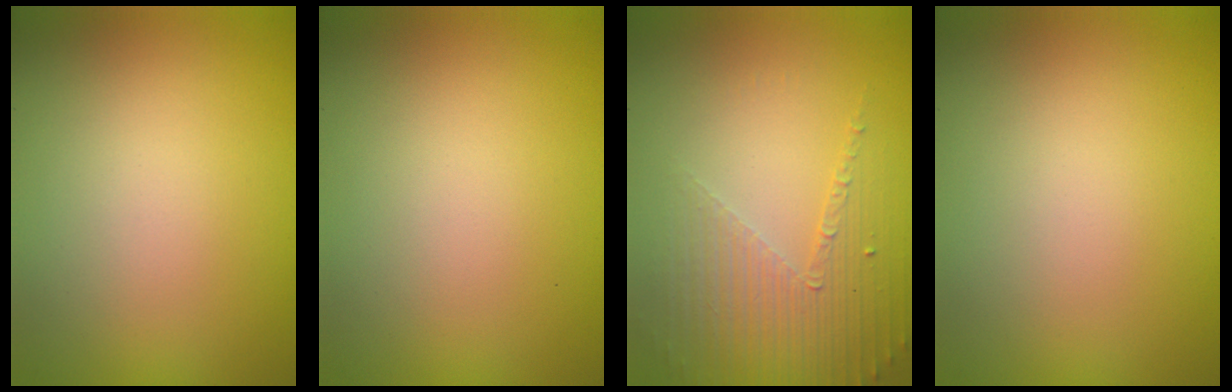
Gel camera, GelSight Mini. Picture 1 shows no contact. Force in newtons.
{"total": 0.0}
{"total": 4.0, "press": 3.2, "slide": 2.3}
{"total": 0.0}